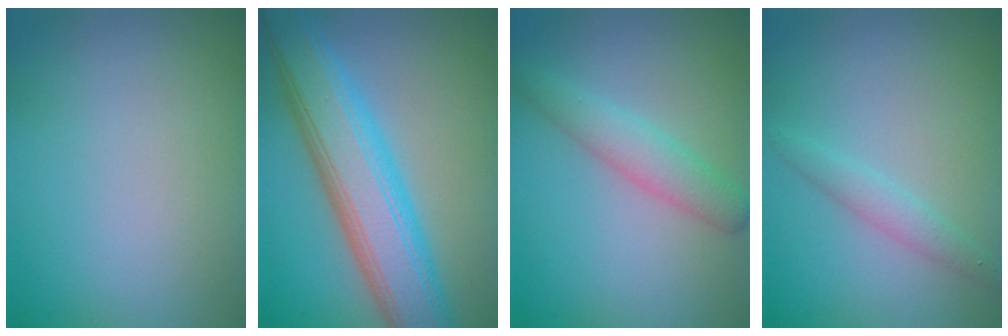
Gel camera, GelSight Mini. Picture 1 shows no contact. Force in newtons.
{"total": 9.2, "press": 9.2, "slide": 0.2}
{"total": 2.9, "press": 2.9, "slide": 0.1}
{"total": 1.8, "press": 1.8, "slide": 0.1}